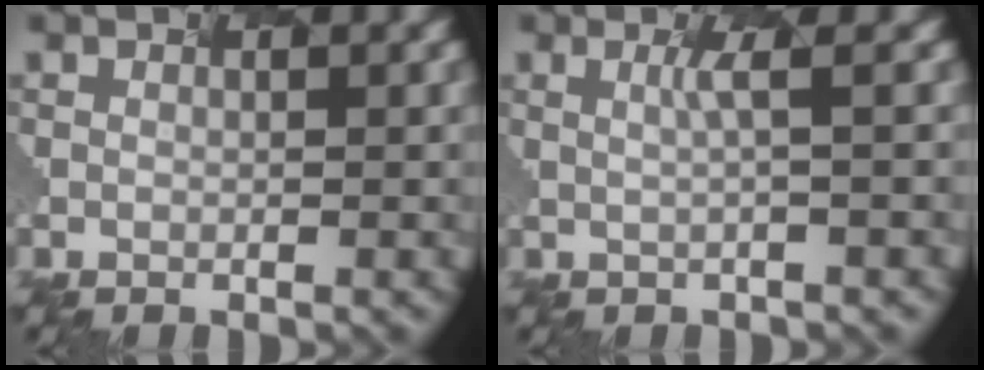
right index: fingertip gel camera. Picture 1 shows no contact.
{"total": 1.5, "force": [-1.0, -0.9, 0.8], "torque": [-0.034, -0.001, 0.017]}